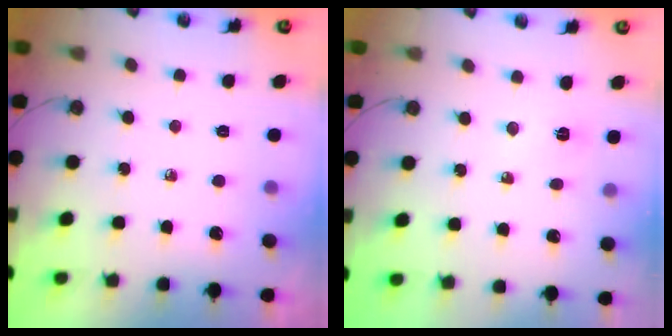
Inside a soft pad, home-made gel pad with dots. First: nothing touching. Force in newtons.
{"total": 18.5, "press": 4.2, "slide": 18.0}